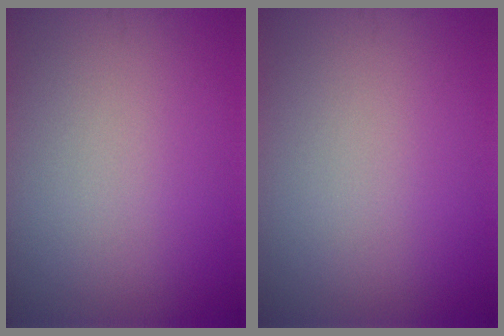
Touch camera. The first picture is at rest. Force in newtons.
{"total": 0.0}